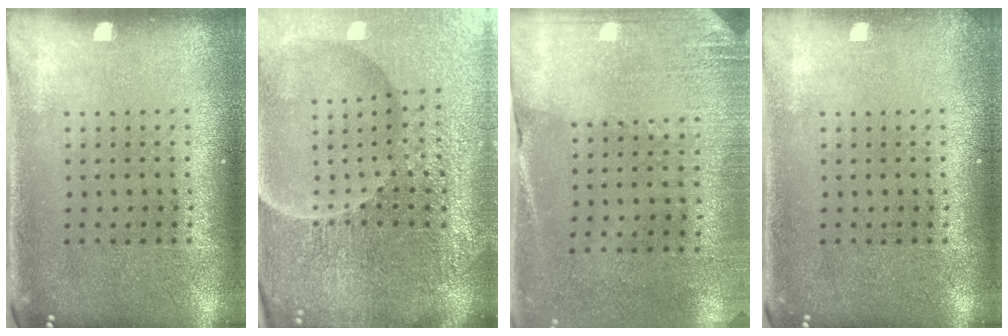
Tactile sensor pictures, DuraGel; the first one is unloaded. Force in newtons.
{"total": 5.5, "press": 5.2, "slide": 1.8}
{"total": 2.7, "press": 2.4, "slide": 1.2}
{"total": 0.7, "press": 0.7, "slide": 0.0}